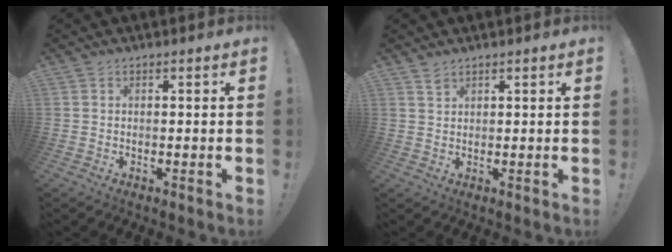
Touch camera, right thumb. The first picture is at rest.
{"total": 1.8, "force": [1.5, 0.8, 0.6], "torque": [-0.002, -0.010, 0.027]}